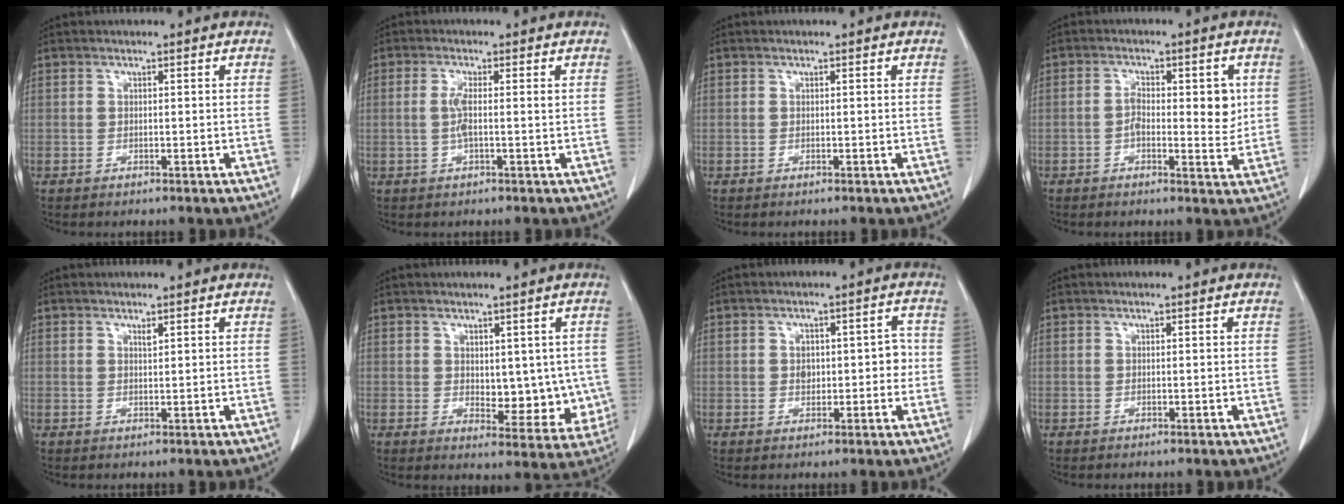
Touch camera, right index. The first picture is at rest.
{"total": 3.0, "force": [0.1, 0.4, 2.9], "torque": [-0.063, 0.001, 0.001]}
{"total": 0.0}
{"total": 6.9, "force": [0.4, 2.8, 6.3], "torque": [-0.088, 0.005, 0.005]}
{"total": 0.6, "force": [0.5, 0.0, 0.4], "torque": [-0.010, -0.004, 0.009]}
{"total": 8.5, "force": [0.2, 4.6, 7.1], "torque": [-0.069, -0.008, 0.014]}
{"total": 4.4, "force": [-0.1, 2.7, 3.5], "torque": [-0.042, 0.019, 0.003]}
{"total": 0.0}